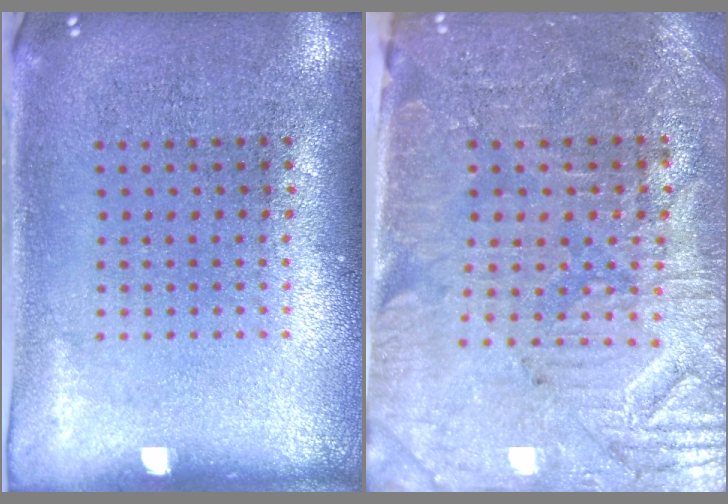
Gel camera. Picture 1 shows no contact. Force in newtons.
{"total": 3.7, "press": 3.5, "slide": 1.4}